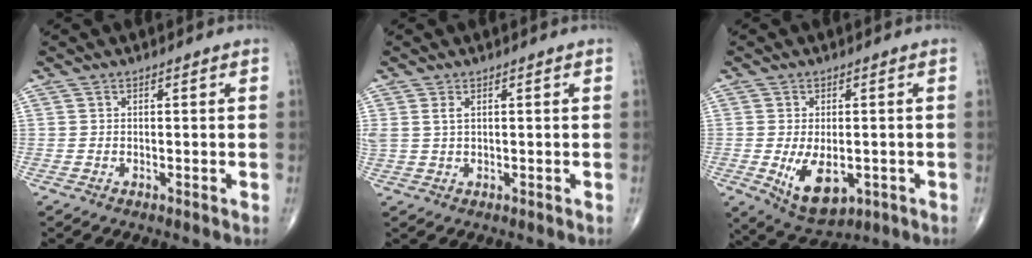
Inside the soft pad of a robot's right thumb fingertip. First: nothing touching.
{"total": 2.3, "force": [0.8, 1.1, 1.9], "torque": [-0.050, 0.010, 0.025]}
{"total": 9.1, "force": [-2.1, 5.1, 7.2], "torque": [-0.107, -0.011, -0.018]}